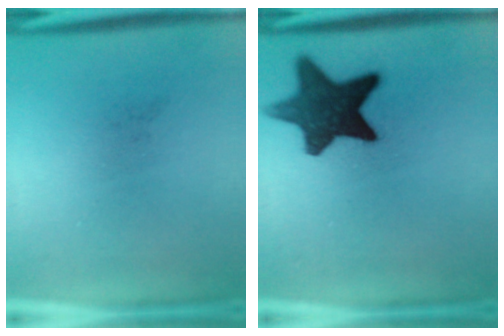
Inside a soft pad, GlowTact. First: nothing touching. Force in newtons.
{"total": 13.4}